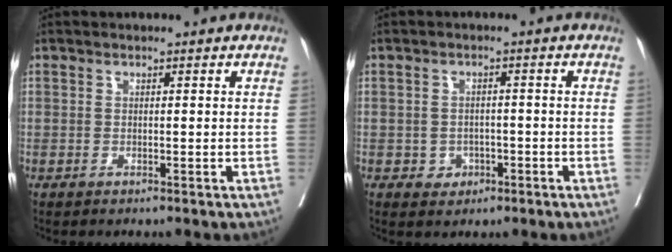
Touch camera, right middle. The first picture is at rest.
{"total": 2.7, "force": [-1.0, 2.3, 1.0], "torque": [-0.006, 0.008, -0.009]}